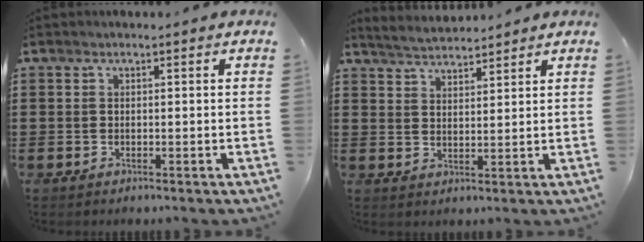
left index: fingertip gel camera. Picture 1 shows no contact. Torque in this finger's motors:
{"motor_torque": [0.19, 0.88, 0.00, 0.04]}